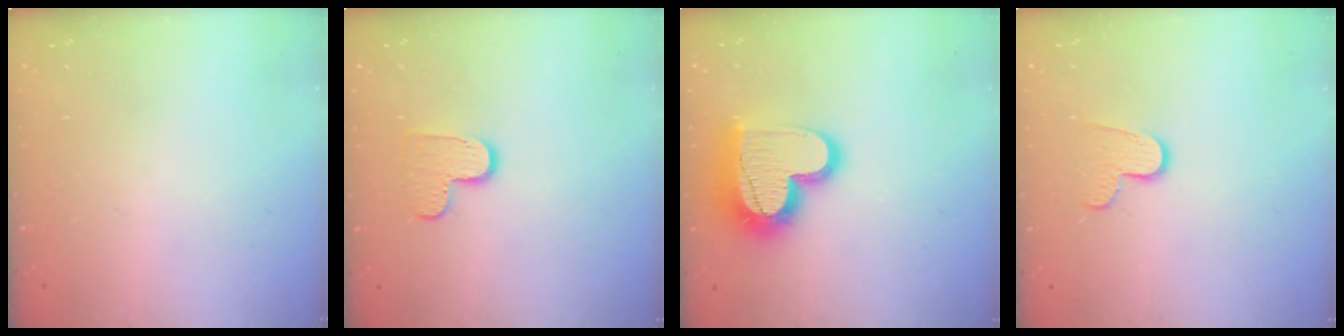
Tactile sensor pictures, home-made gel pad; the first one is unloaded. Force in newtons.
{"total": 7.0, "press": 7.0, "slide": 0.3}
{"total": 18.9, "press": 18.9, "slide": 1.4}
{"total": 7.2, "press": 7.2, "slide": 0.4}